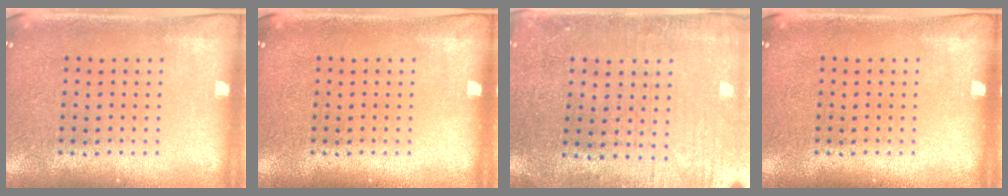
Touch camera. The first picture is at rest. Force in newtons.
{"total": 0.0}
{"total": 0.5, "press": 0.3, "slide": 0.5}
{"total": 0.0}